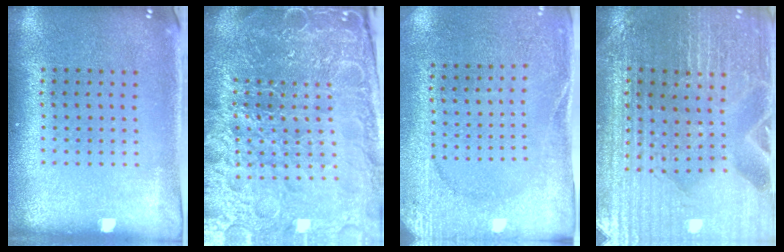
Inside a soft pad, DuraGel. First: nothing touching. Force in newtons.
{"total": 6.6, "press": 5.8, "slide": 3.1}
{"total": 2.6, "press": 2.4, "slide": 0.9}
{"total": 2.9, "press": 2.8, "slide": 0.3}